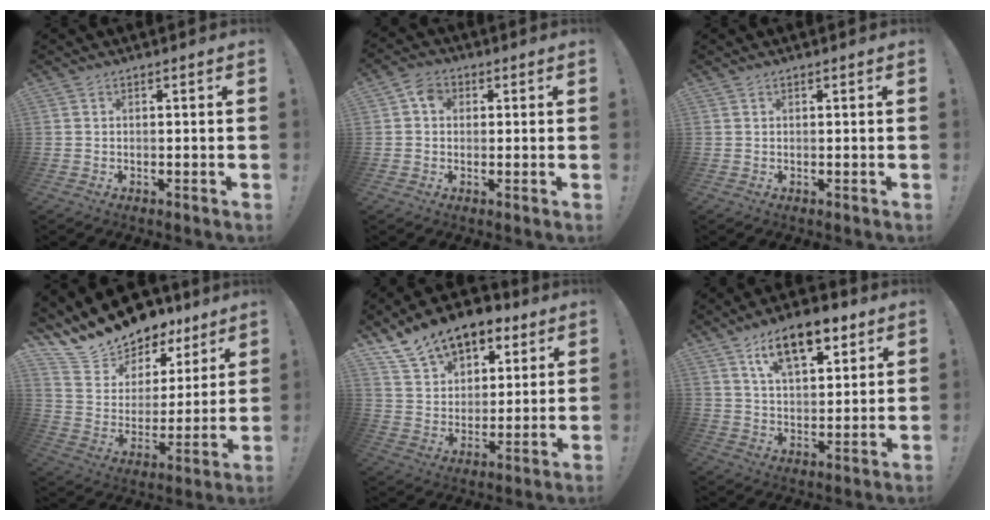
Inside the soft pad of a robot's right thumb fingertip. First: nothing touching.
{"total": 4.6, "force": [0.8, 3.7, 2.6], "torque": [-0.039, 0.008, 0.013]}
{"total": 0.5, "force": [0.5, 0.2, 0.0], "torque": [0.008, -0.003, 0.008]}
{"total": 15.0, "force": [13.6, 6.0, 2.6], "torque": [-0.062, -0.110, 0.253]}
{"total": 15.3, "force": [10.6, 9.2, 6.1], "torque": [-0.092, -0.069, 0.197]}
{"total": 14.8, "force": [8.9, 6.9, 9.6], "torque": [-0.146, -0.035, 0.155]}